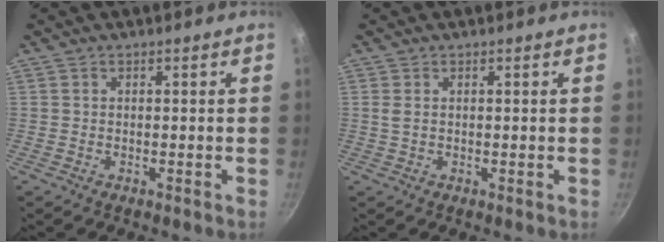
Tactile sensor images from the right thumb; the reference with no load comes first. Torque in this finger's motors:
{"motor_torque": [0.04, -0.09, -0.34, -0.14, -0.05]}